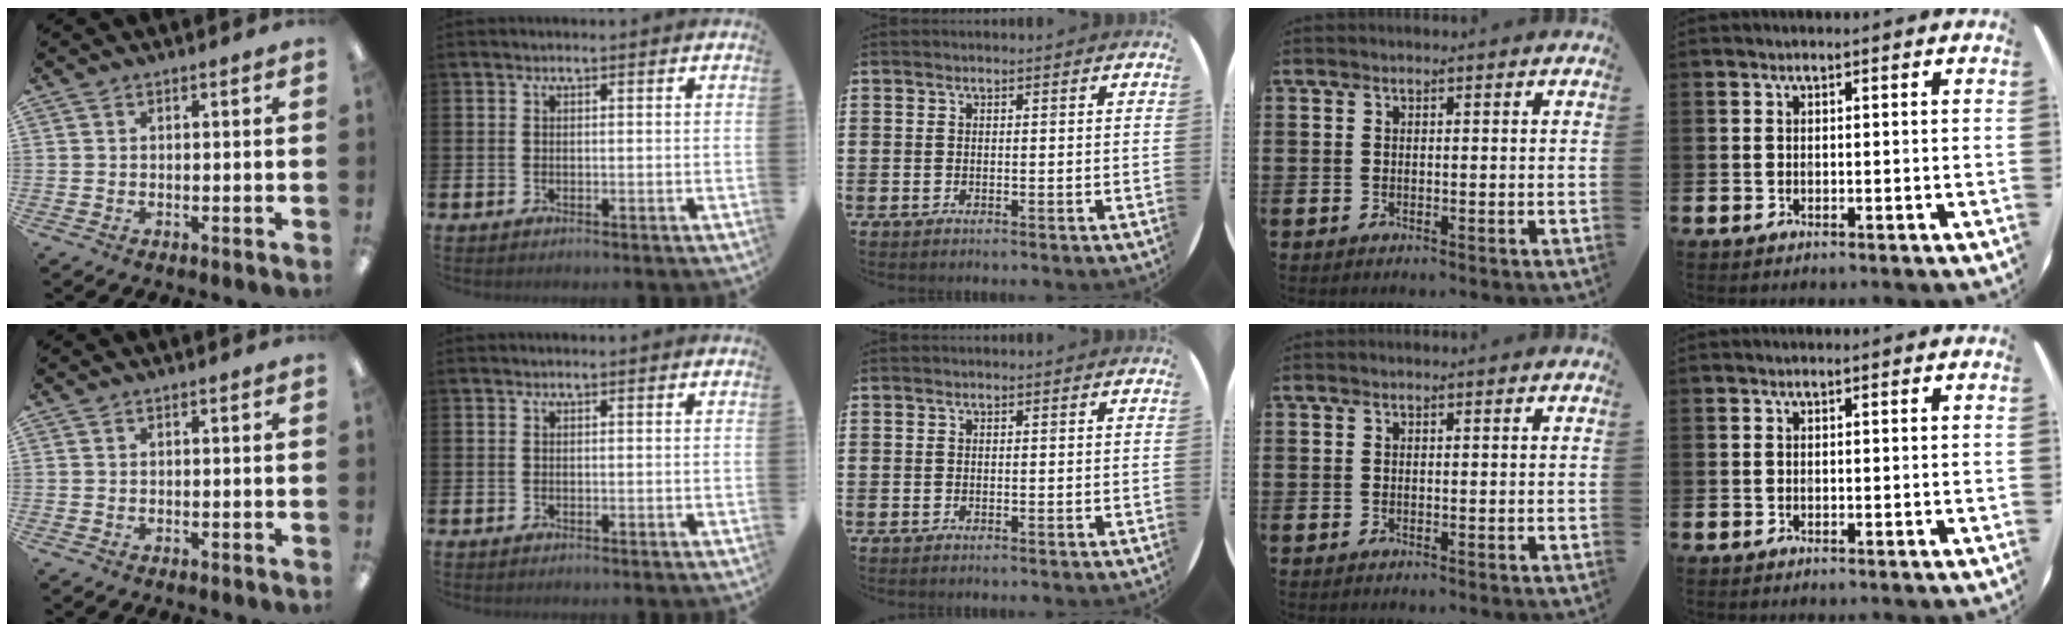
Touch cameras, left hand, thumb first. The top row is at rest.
{}